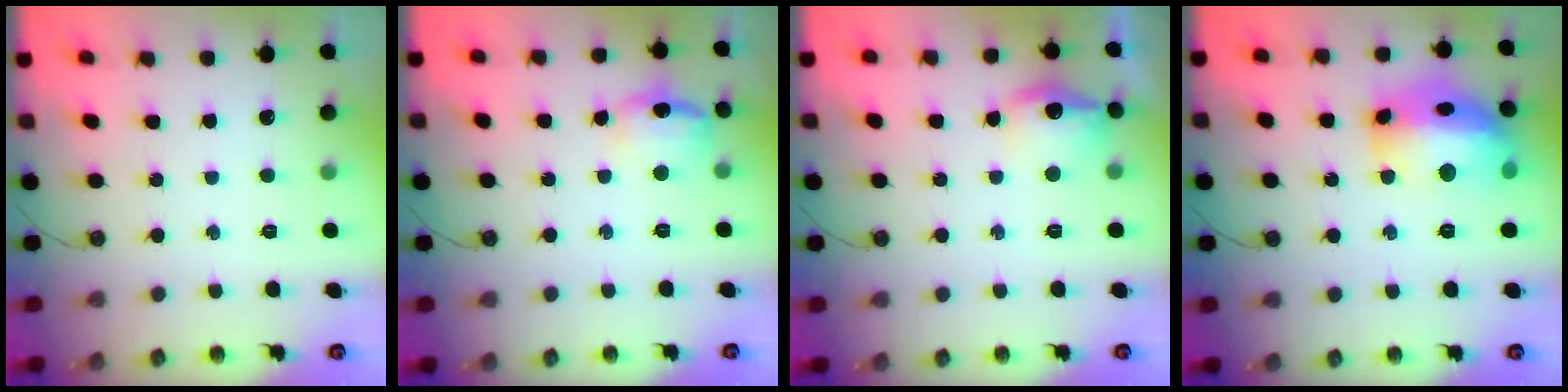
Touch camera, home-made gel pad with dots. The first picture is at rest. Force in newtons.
{"total": 11.7, "press": 11.6, "slide": 1.0}
{"total": 12.8, "press": 12.8, "slide": 1.1}
{"total": 19.9, "press": 19.8, "slide": 1.6}